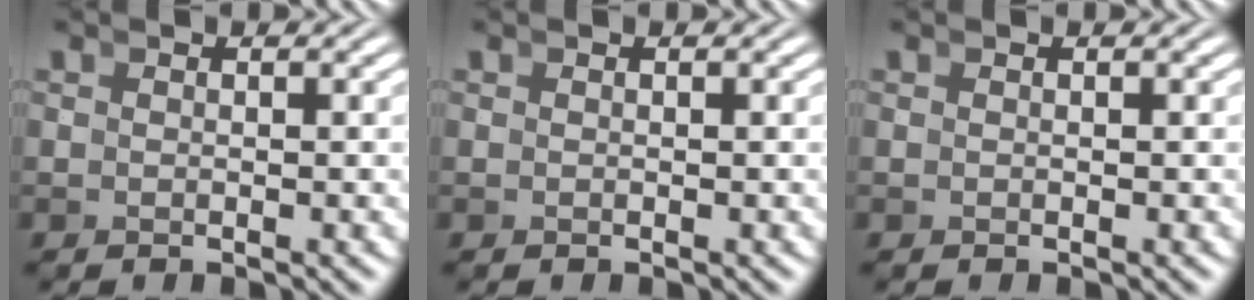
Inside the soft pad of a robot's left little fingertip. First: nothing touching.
{"total": 0.0}
{"total": 0.0}